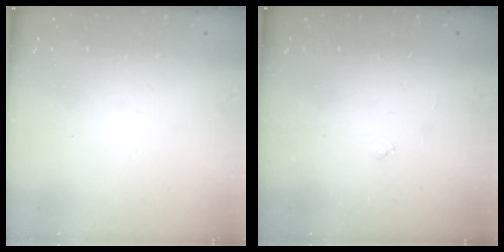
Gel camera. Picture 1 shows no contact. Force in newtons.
{"total": 3.0, "press": 3.0, "slide": 0.2}